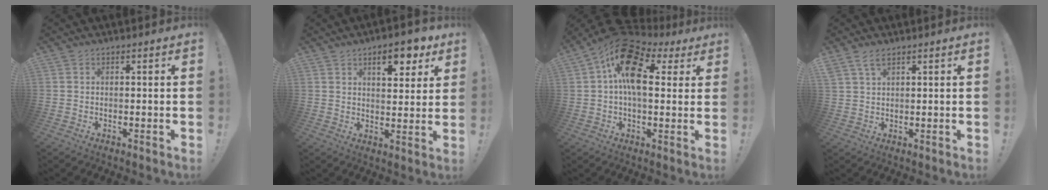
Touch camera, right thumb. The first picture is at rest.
{"total": 9.5, "force": [5.1, 4.1, 6.9], "torque": [-0.082, -0.022, 0.083]}
{"total": 17.0, "force": [5.3, 9.4, 13.2], "torque": [-0.236, -0.010, 0.091]}
{"total": 3.9, "force": [2.6, 1.7, 2.4], "torque": [-0.045, -0.009, 0.049]}